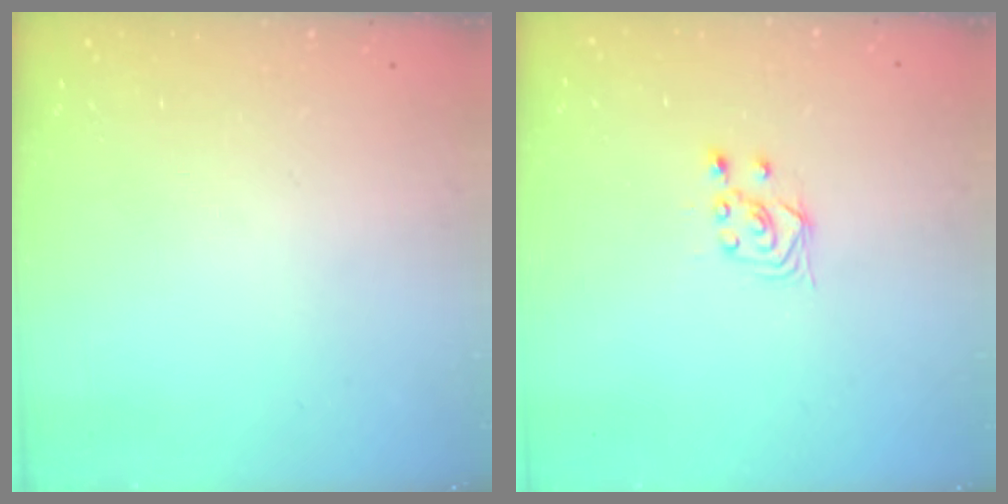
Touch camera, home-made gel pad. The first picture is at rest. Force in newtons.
{"total": 2.5, "press": 2.2, "slide": 1.2}